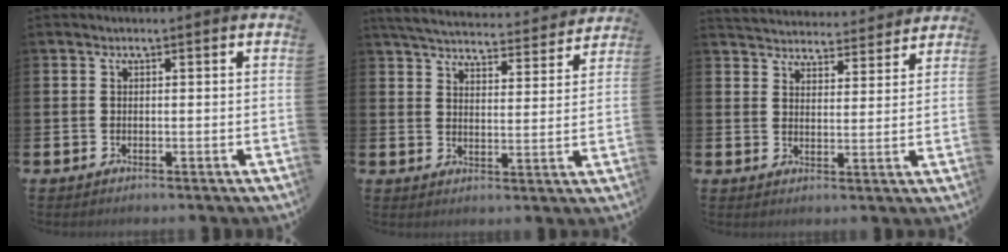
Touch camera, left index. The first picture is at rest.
{"total": 5.3, "force": [5.2, 0.8, 0.7], "torque": [-0.032, -0.043, 0.088]}
{"total": 4.4, "force": [4.3, 0.9, -0.2], "torque": [-0.009, -0.036, 0.074]}